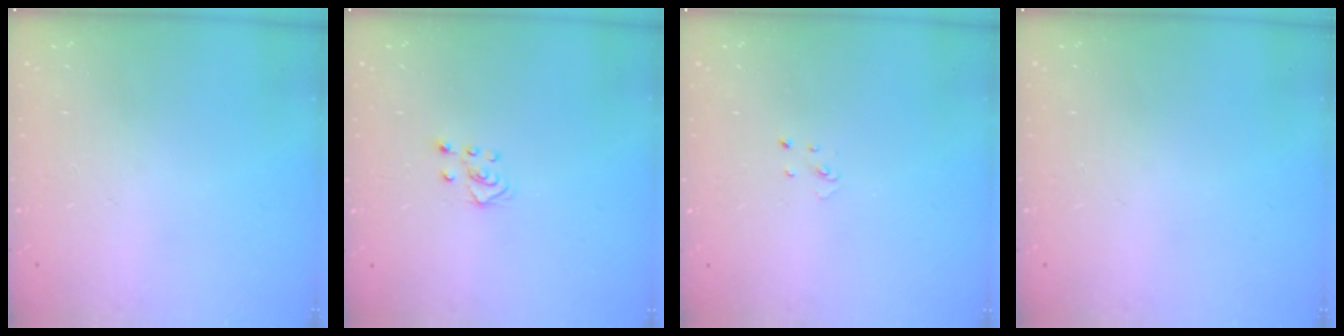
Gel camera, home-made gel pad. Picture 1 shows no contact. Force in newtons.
{"total": 3.6, "press": 3.6, "slide": 0.6}
{"total": 1.9, "press": 1.9, "slide": 0.2}
{"total": 0.0}